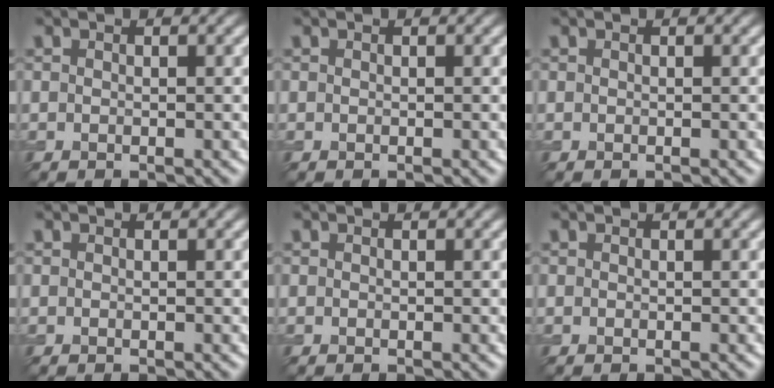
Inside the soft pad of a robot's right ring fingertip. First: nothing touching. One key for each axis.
{"total": 0.0}
{"total": 0.0}
{"total": 0.0}
{"total": 0.0}
{"total": 0.0}